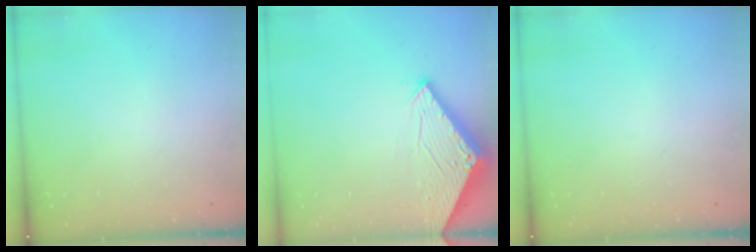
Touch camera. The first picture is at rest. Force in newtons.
{"total": 2.8, "press": 2.8, "slide": 0.1}
{"total": 0.0}